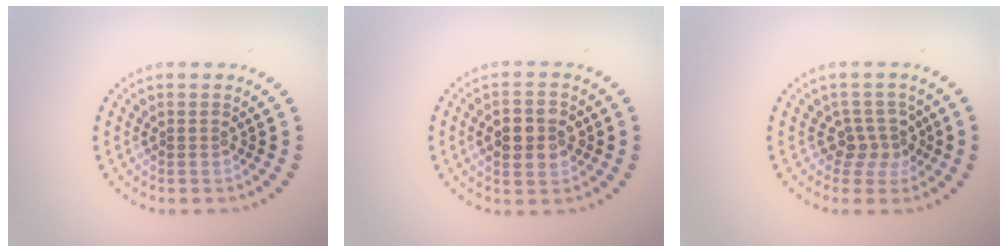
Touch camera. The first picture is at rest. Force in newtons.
{"total": 4.6, "press": 4.6, "slide": 0.2}
{"total": 2.5, "press": 2.0, "slide": 1.6}